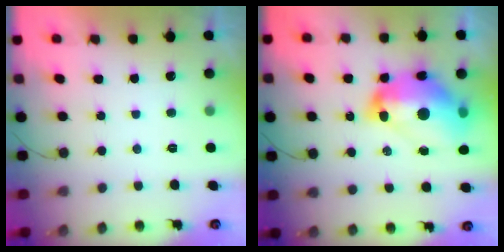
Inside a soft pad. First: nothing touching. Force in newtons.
{"total": 20.0, "press": 19.9, "slide": 1.4}